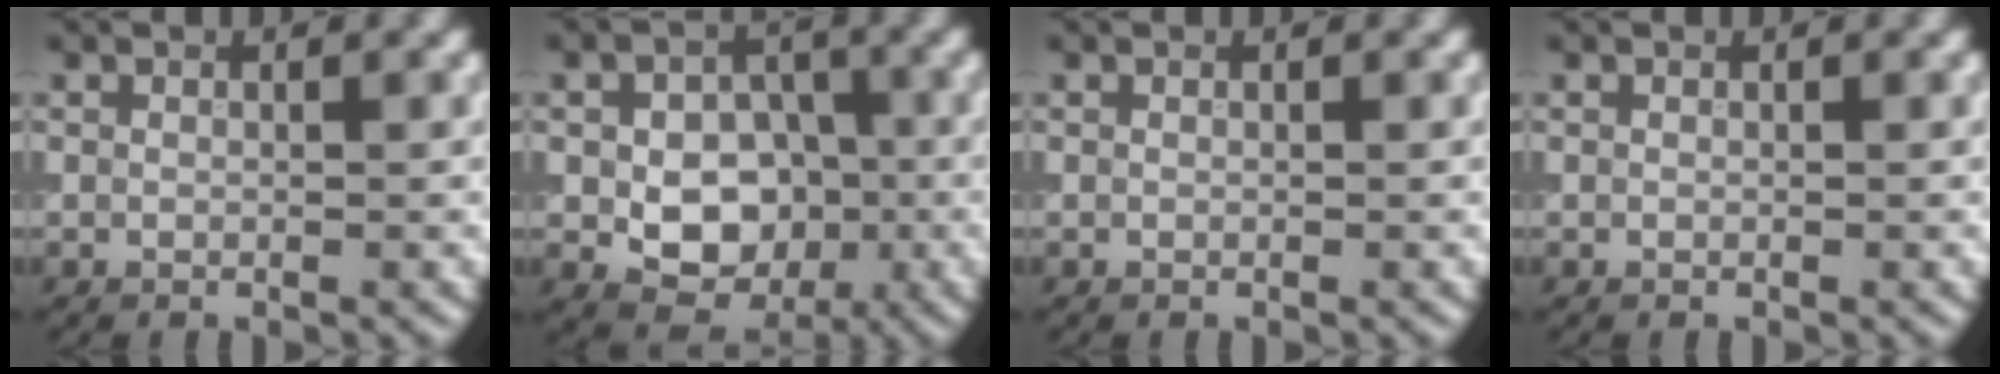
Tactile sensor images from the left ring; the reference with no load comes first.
{"total": 6.9, "force": [-1.3, 5.1, 4.5], "torque": [-0.071, -0.006, -0.020]}
{"total": 0.0}
{"total": 0.0}